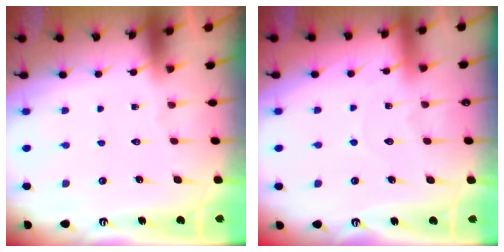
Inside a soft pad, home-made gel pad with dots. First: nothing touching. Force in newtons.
{"total": 3.5, "press": 3.5, "slide": 0.3}